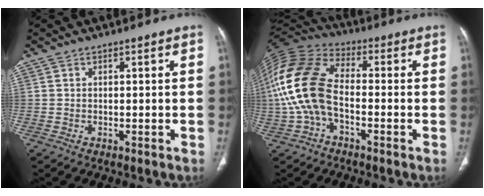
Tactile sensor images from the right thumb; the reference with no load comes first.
{"total": 16.5, "force": [-2.2, 9.7, 13.1], "torque": [-0.283, 0.034, -0.049]}